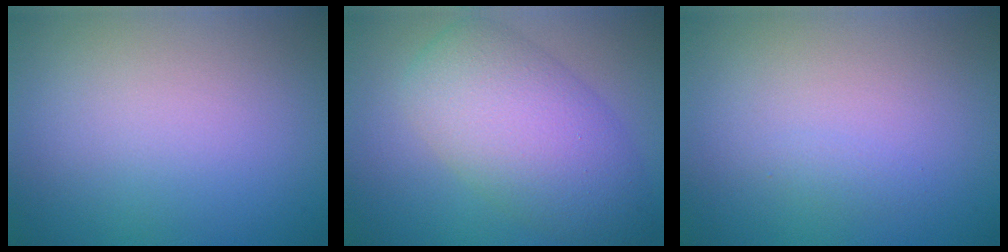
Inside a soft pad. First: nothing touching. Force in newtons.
{"total": 7.8, "press": 7.8, "slide": 0.5}
{"total": 0.6, "press": 0.6, "slide": 0.0}